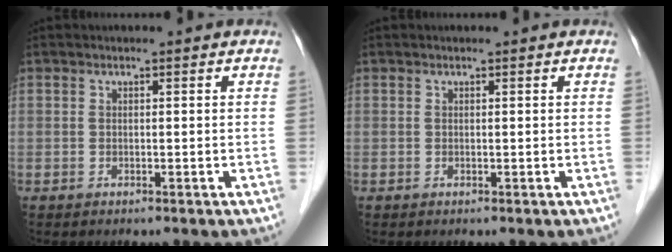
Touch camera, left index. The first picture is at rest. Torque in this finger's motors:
{"motor_torque": [-0.38, 0.03, -0.07, -0.01]}